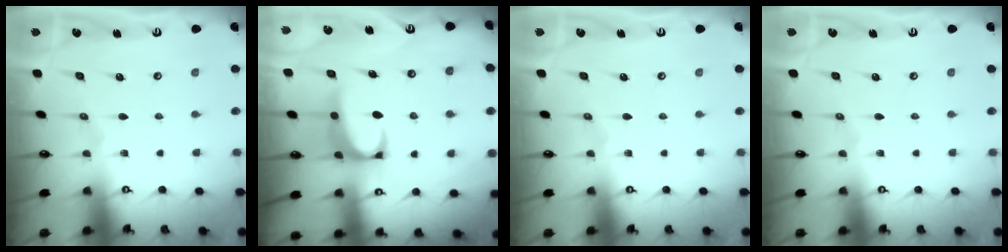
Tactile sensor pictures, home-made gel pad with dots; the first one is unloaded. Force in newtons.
{"total": 2.2, "press": 2.0, "slide": 1.0}
{"total": 0.0}
{"total": 0.0}